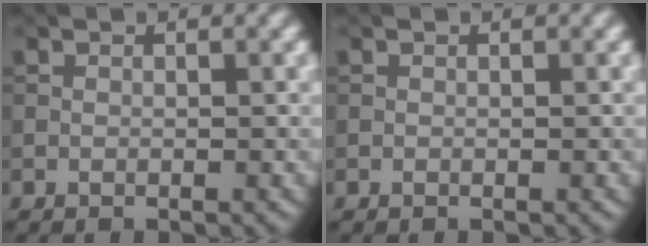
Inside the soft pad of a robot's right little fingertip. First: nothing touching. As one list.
[{"total": 0.0}]